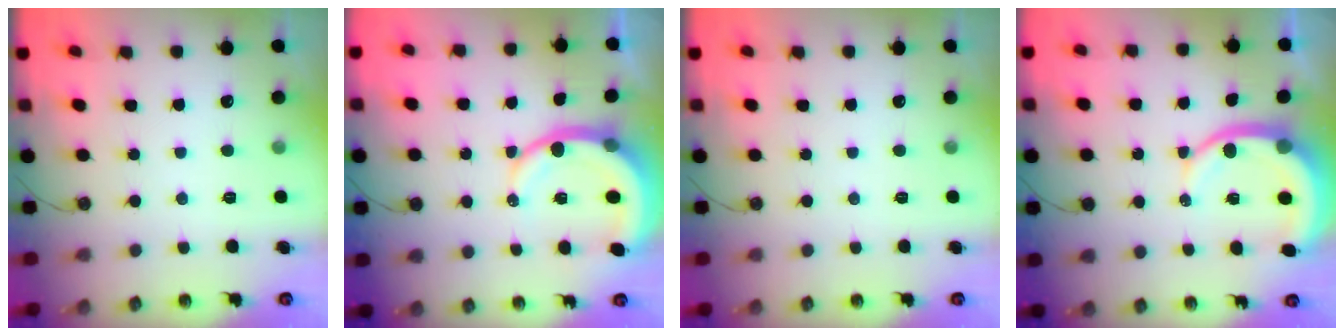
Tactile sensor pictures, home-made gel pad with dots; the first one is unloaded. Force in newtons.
{"total": 10.1, "press": 10.0, "slide": 1.3}
{"total": 0.0}
{"total": 9.5, "press": 9.4, "slide": 1.0}